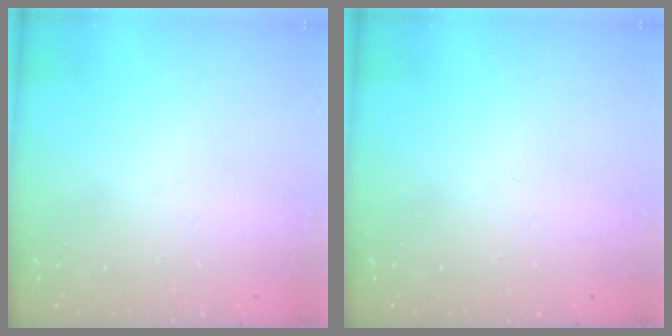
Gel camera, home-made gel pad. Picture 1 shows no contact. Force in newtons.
{"total": 0.0}